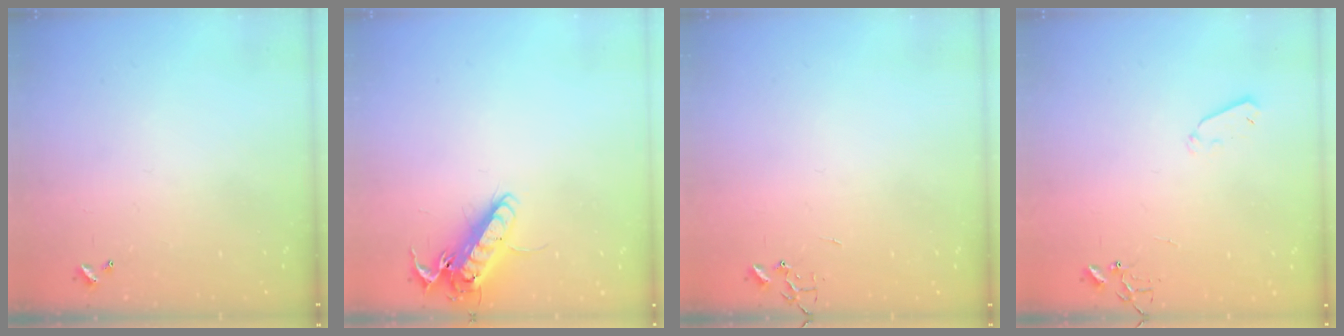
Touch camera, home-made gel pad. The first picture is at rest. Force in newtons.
{"total": 15.0, "press": 14.7, "slide": 2.5}
{"total": 0.0}
{"total": 4.0, "press": 3.9, "slide": 0.8}